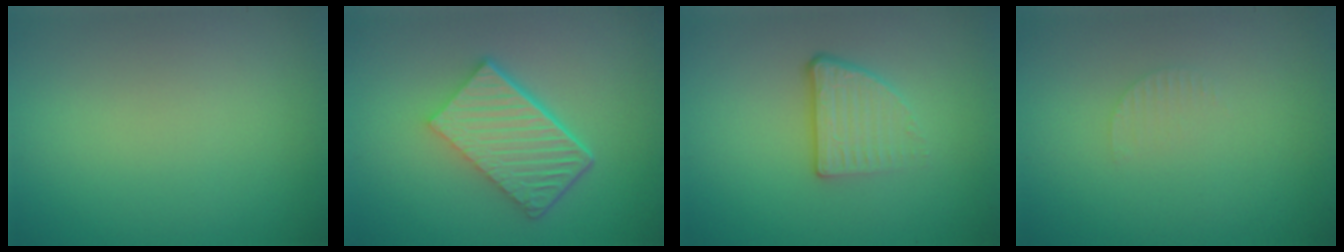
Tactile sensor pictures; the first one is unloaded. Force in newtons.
{"total": 6.3, "press": 4.3, "slide": 4.7}
{"total": 3.6, "press": 2.3, "slide": 2.8}
{"total": 0.8, "press": 0.8, "slide": 0.2}